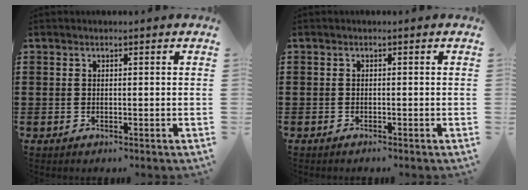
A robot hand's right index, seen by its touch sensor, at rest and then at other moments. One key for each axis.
{"total": 0.6, "fx": -0.6, "fy": -0.1, "fz": 0.0, "tx": -0.002, "ty": -0.004, "tz": -0.012}